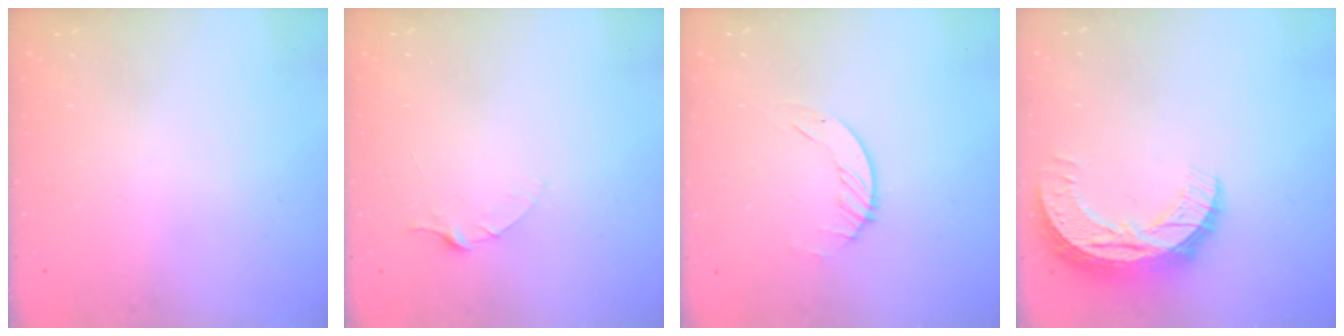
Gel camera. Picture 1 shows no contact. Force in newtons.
{"total": 5.2, "press": 5.2, "slide": 0.5}
{"total": 1.9, "press": 1.9, "slide": 0.2}
{"total": 10.7, "press": 10.7, "slide": 0.8}